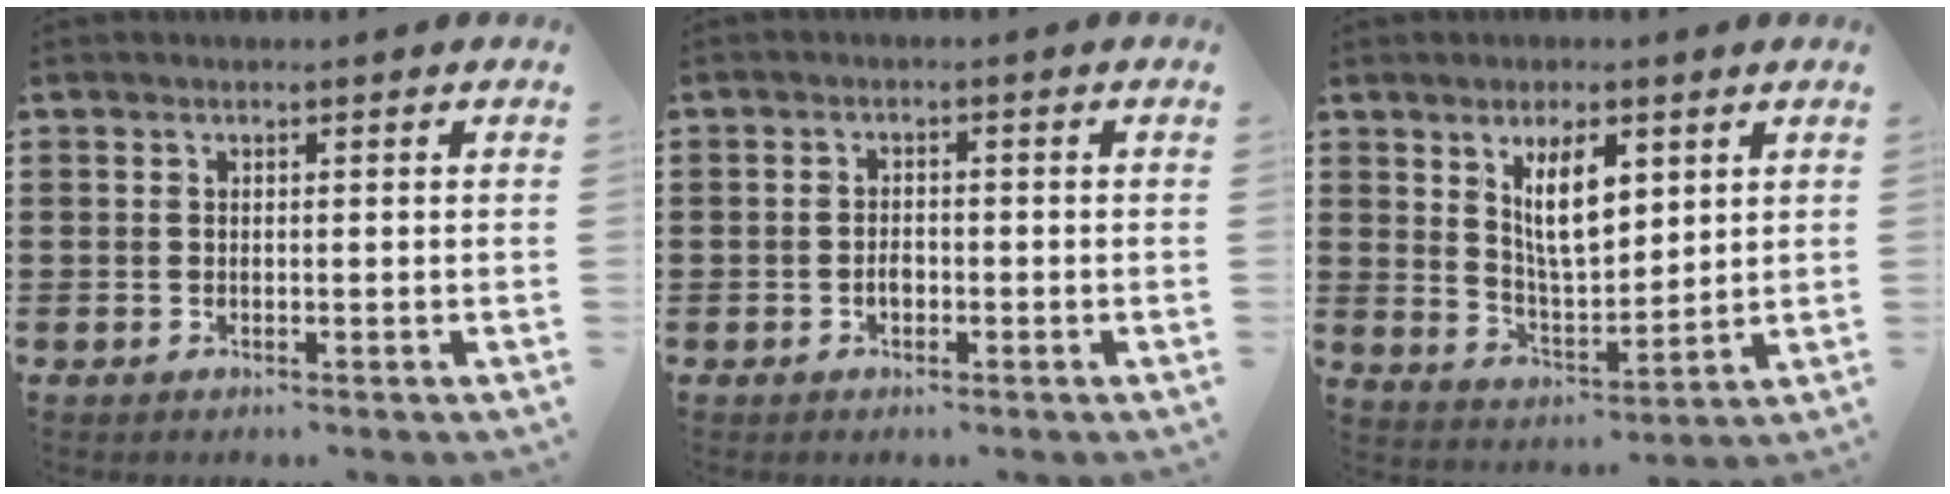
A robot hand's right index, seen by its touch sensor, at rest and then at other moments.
{"total": 1.7, "force": [-0.6, 1.1, 1.1], "torque": [-0.022, 0.002, -0.012]}
{"total": 8.1, "force": [3.5, 3.2, 6.6], "torque": [-0.123, 0.001, 0.059]}